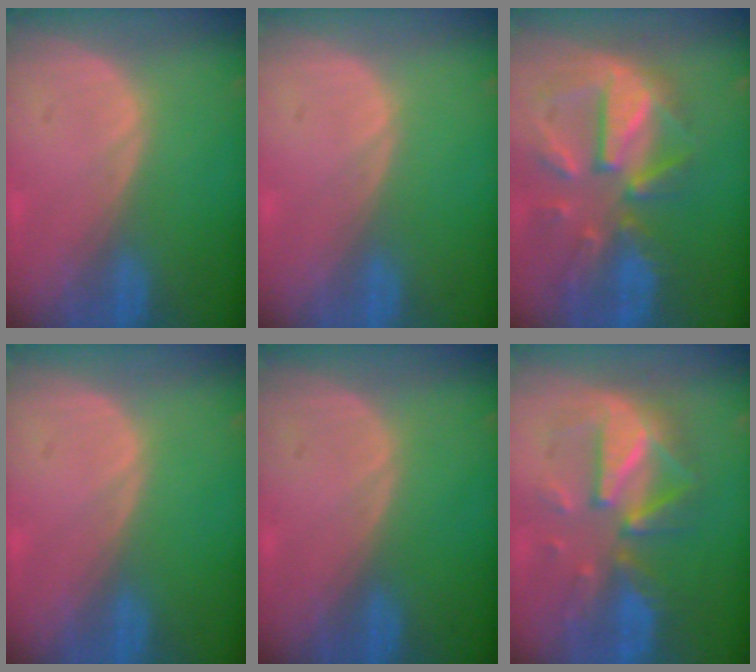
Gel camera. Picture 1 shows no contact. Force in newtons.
{"total": 0.0}
{"total": 11.7, "press": 10.2, "slide": 5.6}
{"total": 0.0}
{"total": 0.0}
{"total": 9.3, "press": 9.3, "slide": 0.5}